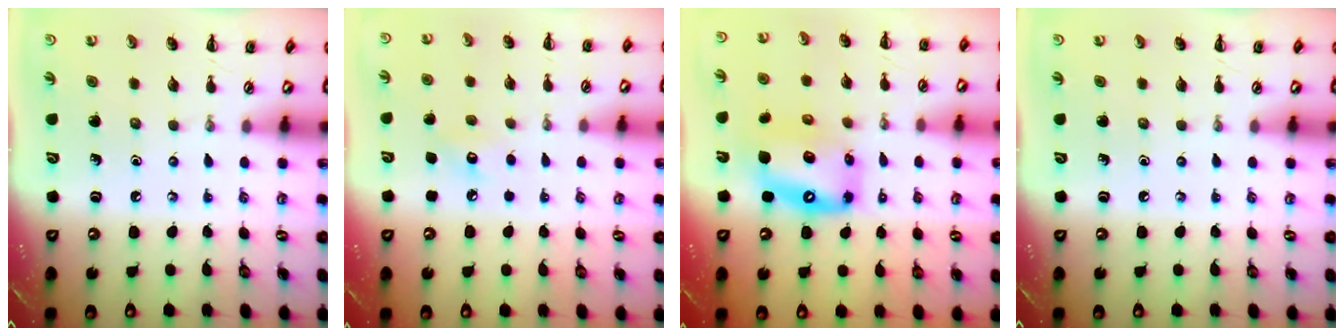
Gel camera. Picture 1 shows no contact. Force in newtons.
{"total": 6.2, "press": 6.0, "slide": 1.8}
{"total": 11.9, "press": 11.4, "slide": 3.1}
{"total": 0.0}